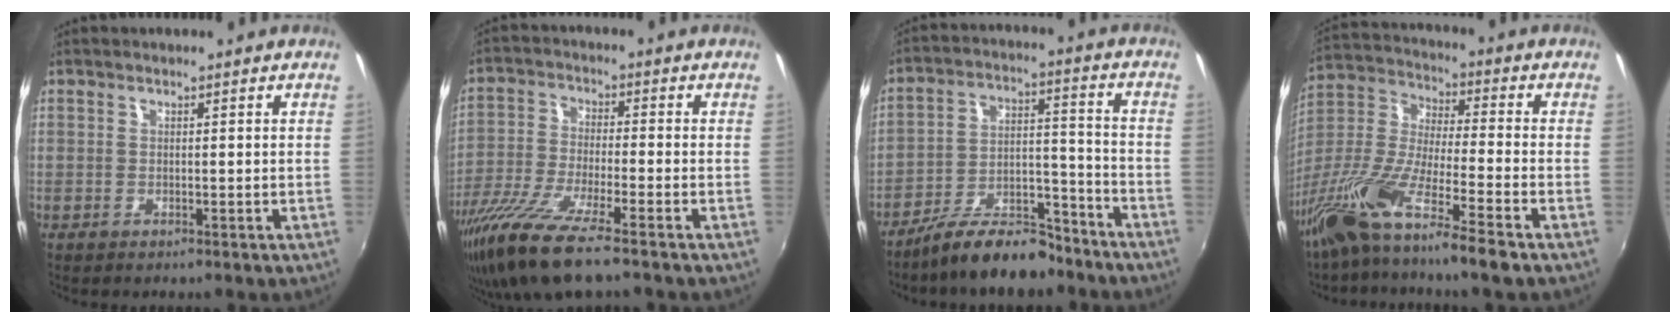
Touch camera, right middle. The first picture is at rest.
{"total": 14.8, "force": [-10.4, 2.0, 10.3], "torque": [-0.218, -0.047, -0.196]}
{"total": 13.3, "force": [-10.8, 4.4, 6.5], "torque": [-0.119, 0.023, -0.170]}
{"total": 15.7, "force": [-11.2, 0.4, 11.0], "torque": [-0.221, -0.028, -0.219]}